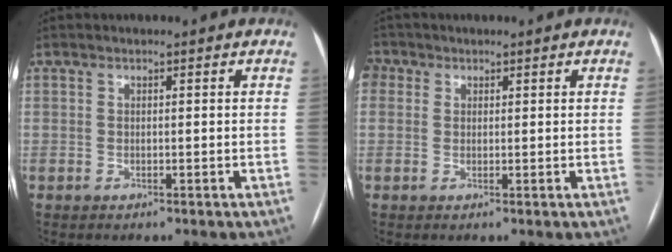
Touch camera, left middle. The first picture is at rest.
{"total": 3.8, "force": [1.5, 3.3, 1.3], "torque": [-0.031, 0.016, 0.029]}